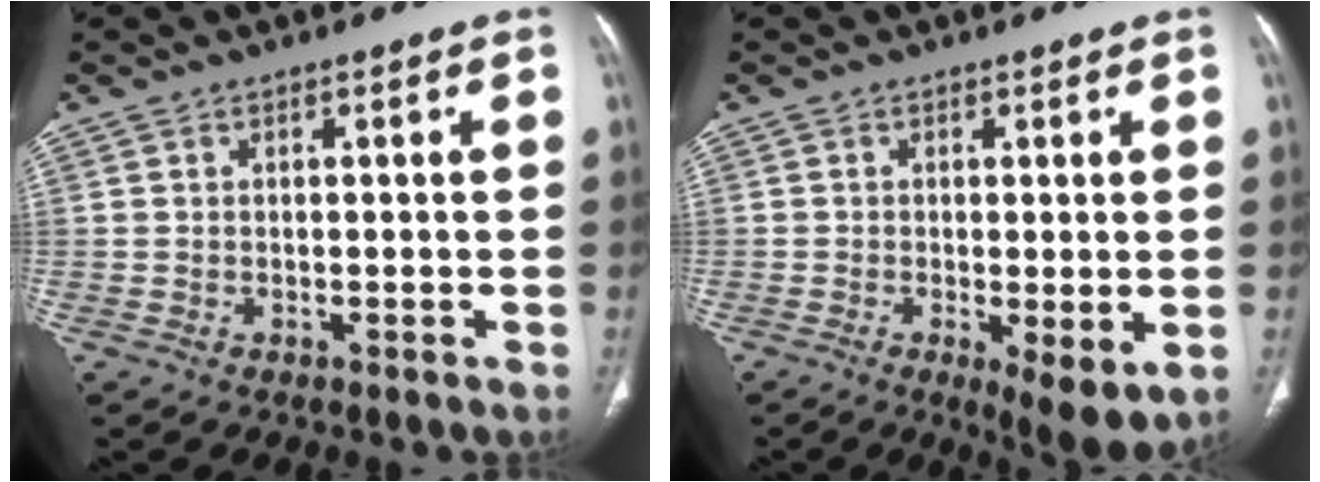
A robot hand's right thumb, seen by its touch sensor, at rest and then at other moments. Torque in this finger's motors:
{"motor_torque": [0.10, 0.26, -0.12, 0.04, 0.05]}